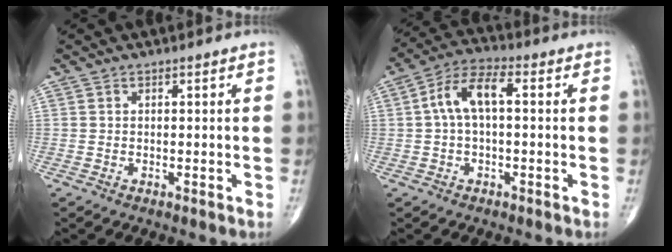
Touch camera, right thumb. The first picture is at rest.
{"total": 8.2, "force": [0.9, 3.8, 7.2], "torque": [-0.143, 0.032, 0.008]}